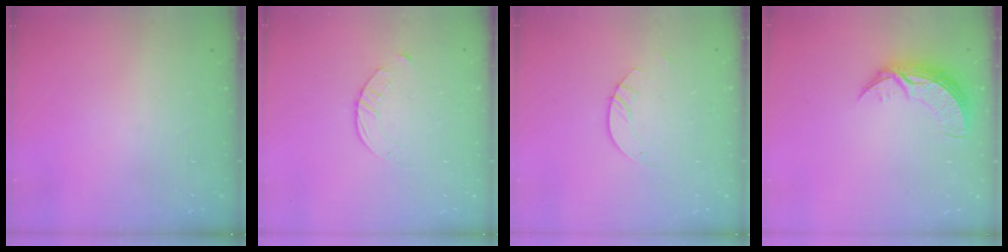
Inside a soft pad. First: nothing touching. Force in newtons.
{"total": 3.1, "press": 3.0, "slide": 0.4}
{"total": 3.0, "press": 3.0, "slide": 0.3}
{"total": 8.5, "press": 8.4, "slide": 0.6}